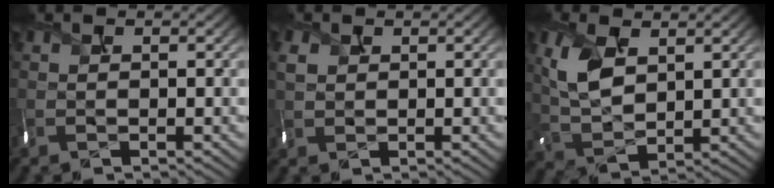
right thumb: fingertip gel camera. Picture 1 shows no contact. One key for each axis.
{"total": 1.2, "fx": 0.5, "fy": 1.1, "fz": 0.0, "tx": -0.016, "ty": -0.006, "tz": 0.021}
{"total": 6.0, "fx": 2.2, "fy": 3.5, "fz": 4.3, "tx": -0.115, "ty": -0.007, "tz": 0.051}